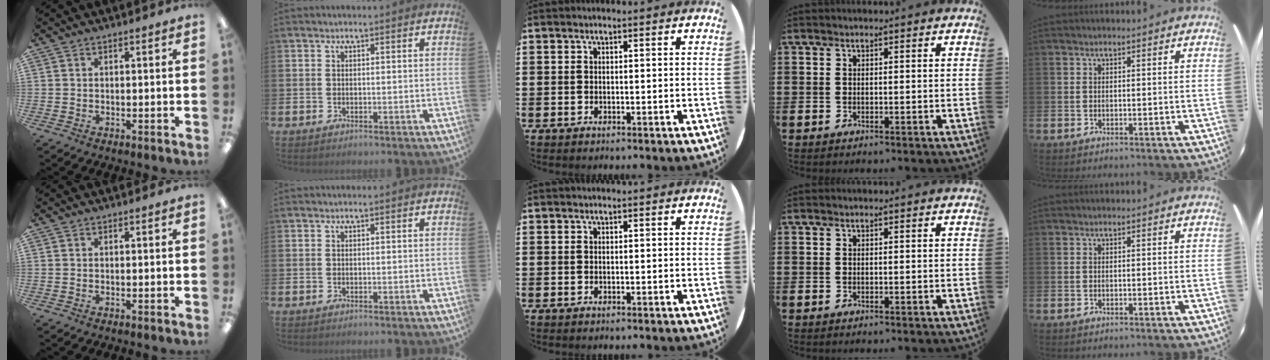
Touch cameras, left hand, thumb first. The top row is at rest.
{}